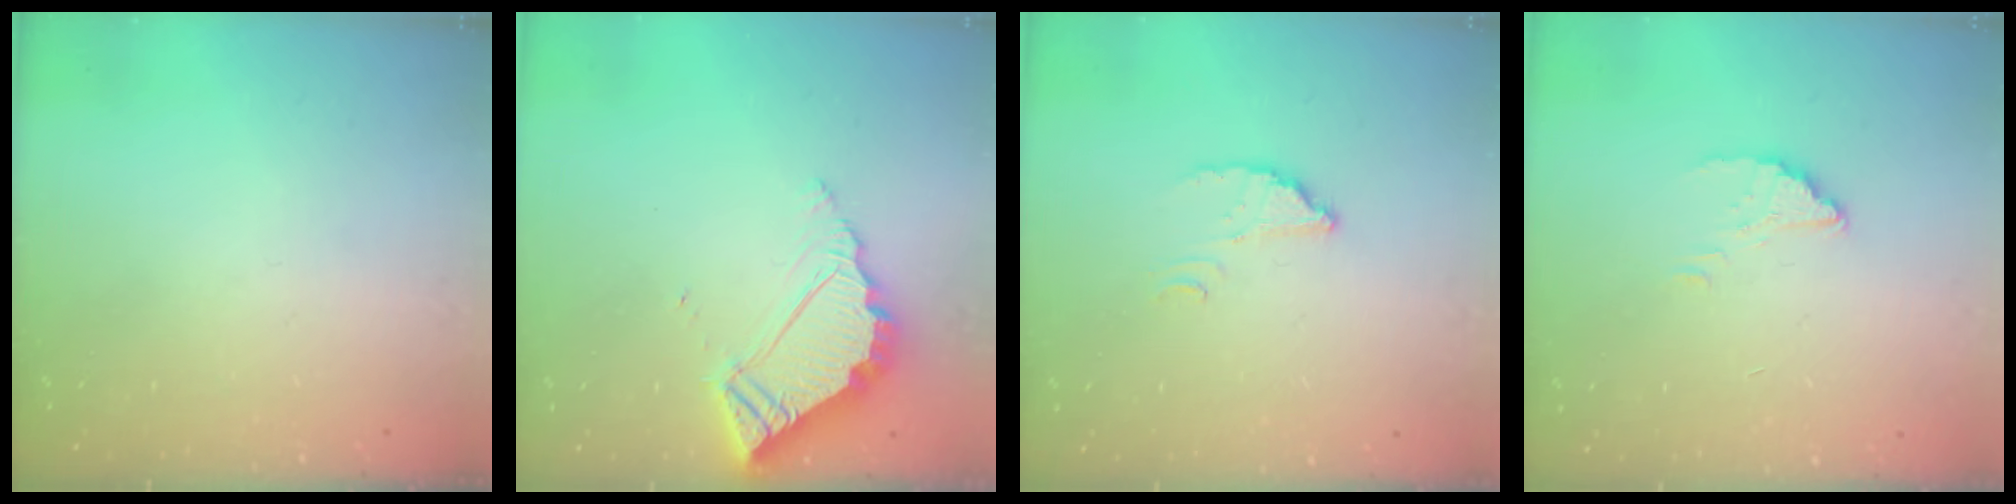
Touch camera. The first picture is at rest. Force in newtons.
{"total": 5.8, "press": 5.8, "slide": 0.4}
{"total": 2.6, "press": 2.6, "slide": 0.1}
{"total": 2.0, "press": 2.0, "slide": 0.1}